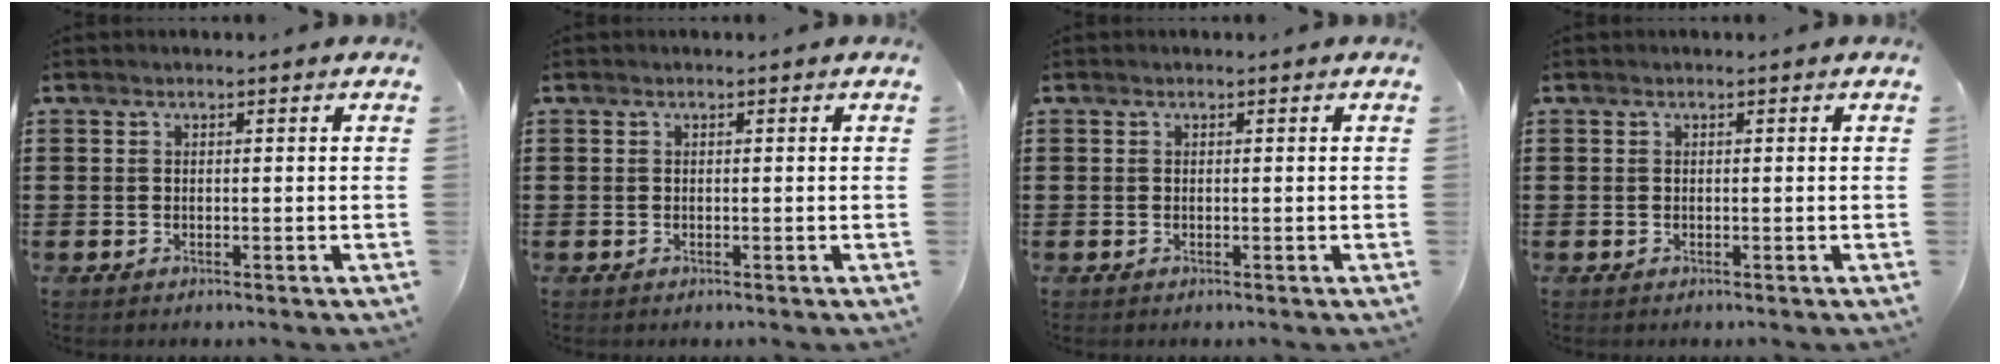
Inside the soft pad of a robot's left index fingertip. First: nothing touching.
{"total": 0.0}
{"total": 0.0}
{"total": 0.0}